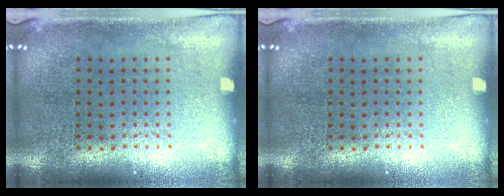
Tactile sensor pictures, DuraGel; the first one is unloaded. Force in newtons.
{"total": 0.0}